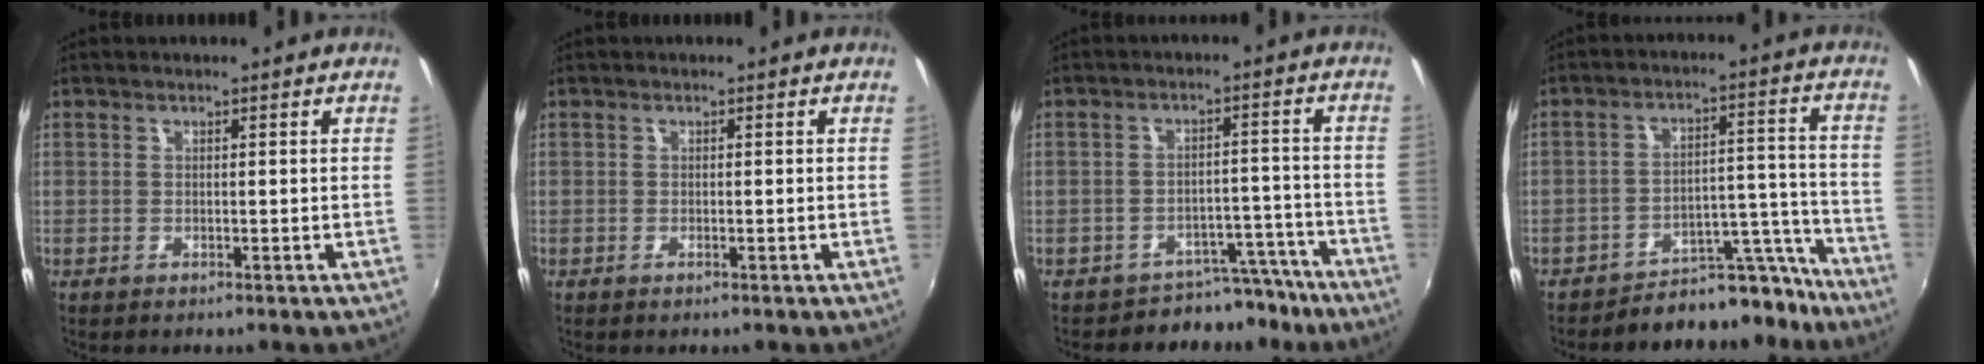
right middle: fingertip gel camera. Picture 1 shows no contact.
{"total": 0.0}
{"total": 7.3, "force": [-6.3, 3.6, 0.6], "torque": [0.000, 0.033, -0.081]}
{"total": 10.8, "force": [-10.0, 3.8, 1.7], "torque": [-0.005, 0.052, -0.135]}